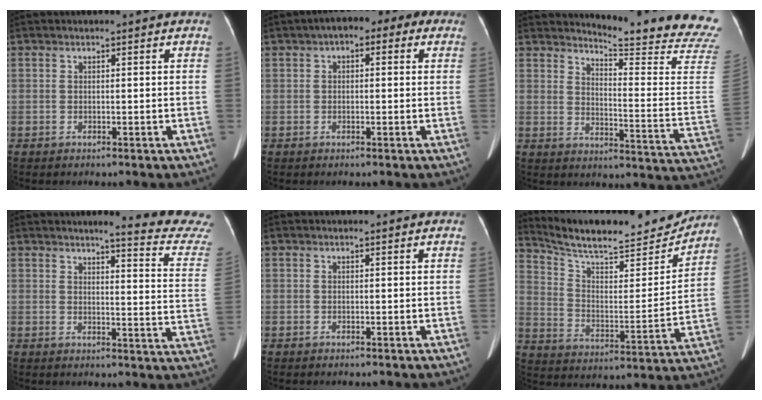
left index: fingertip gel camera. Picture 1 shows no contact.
{"total": 6.1, "force": [2.6, 2.9, 4.7], "torque": [-0.059, 0.041, 0.026]}
{"total": 19.7, "force": [18.9, -1.2, 5.6], "torque": [-0.083, -0.158, 0.209]}
{"total": 13.3, "force": [12.8, -1.3, 3.4], "torque": [-0.034, -0.111, 0.123]}
{"total": 0.0}
{"total": 19.3, "force": [17.9, 3.3, 6.6], "torque": [-0.114, -0.012, 0.271]}